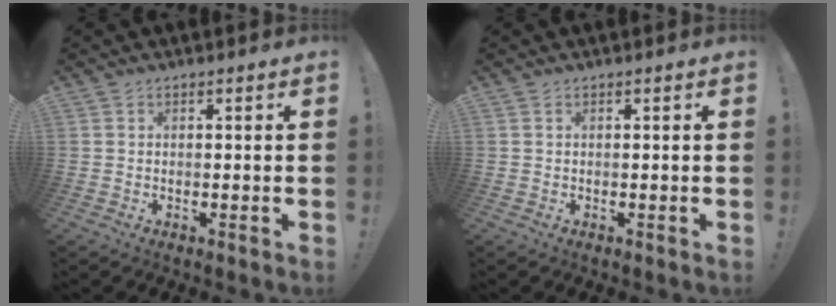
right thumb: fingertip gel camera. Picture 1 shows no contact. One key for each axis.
{"total": 0.0}